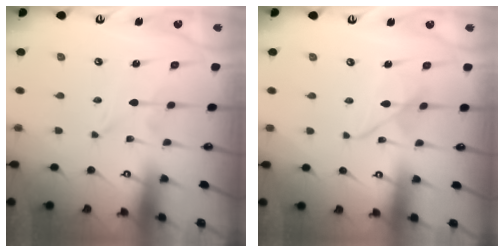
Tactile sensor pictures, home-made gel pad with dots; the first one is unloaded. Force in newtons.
{"total": 6.4, "press": 6.4, "slide": 0.5}